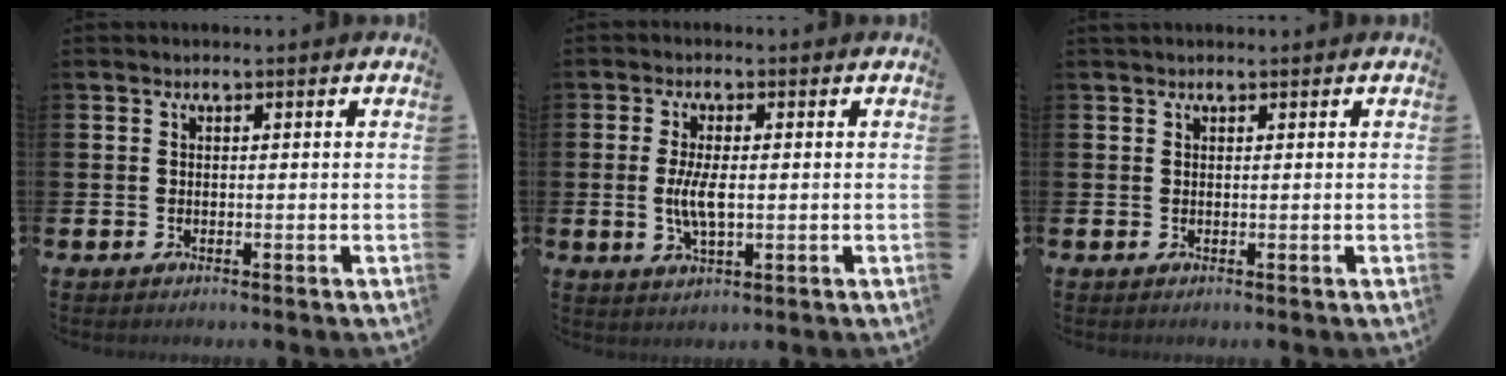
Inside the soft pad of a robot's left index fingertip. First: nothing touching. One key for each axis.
{"total": 4.8, "fx": 0.0, "fy": 1.8, "fz": 4.4, "tx": -0.085, "ty": 0.000, "tz": -0.005}
{"total": 0.7, "fx": 0.6, "fy": 0.2, "fz": 0.1, "tx": 0.005, "ty": -0.001, "tz": 0.010}